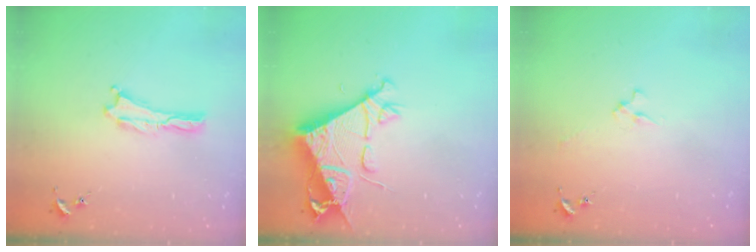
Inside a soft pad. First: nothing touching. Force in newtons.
{"total": 8.6, "press": 8.6, "slide": 1.0}
{"total": 2.4, "press": 2.4, "slide": 0.3}